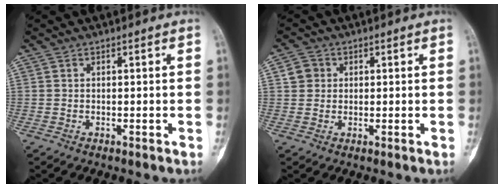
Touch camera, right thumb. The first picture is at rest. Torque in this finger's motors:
{"motor_torque": [-0.01, 0.62, 0.17, -0.19, -0.01]}